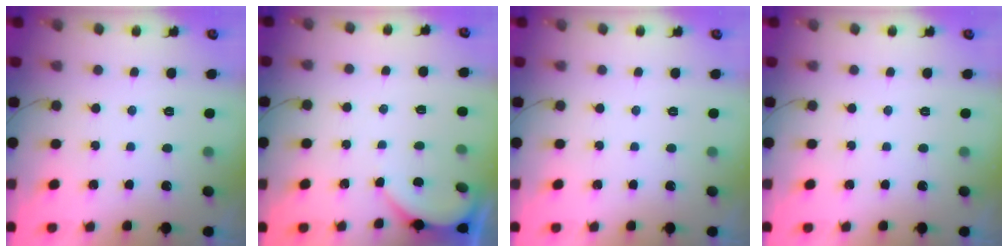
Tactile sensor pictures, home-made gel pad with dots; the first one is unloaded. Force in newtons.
{"total": 2.7, "press": 2.7, "slide": 0.1}
{"total": 0.0}
{"total": 0.0}